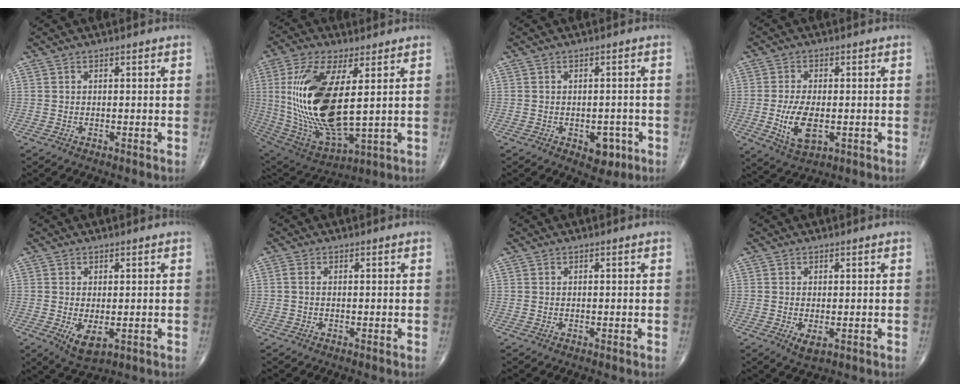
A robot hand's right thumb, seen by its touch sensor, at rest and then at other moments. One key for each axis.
{"total": 22.0, "fx": 3.0, "fy": 8.5, "fz": 20.1, "tx": -0.427, "ty": -0.026, "tz": 0.068}
{"total": 6.2, "fx": -2.6, "fy": 3.7, "fz": 4.2, "tx": -0.025, "ty": 0.012, "tz": -0.027}
{"total": 8.2, "fx": -1.5, "fy": 4.2, "fz": 6.9, "tx": -0.130, "ty": -0.007, "tz": -0.020}
{"total": 4.5, "fx": -1.0, "fy": 2.3, "fz": 3.8, "tx": -0.060, "ty": -0.012, "tz": -0.004}
{"total": 1.0, "fx": 0.0, "fy": 0.5, "fz": 0.9, "tx": -0.020, "ty": 0.000, "tz": -0.003}
{"total": 0.0}
{"total": 2.4, "fx": -0.6, "fy": 1.2, "fz": 2.1, "tx": -0.033, "ty": -0.006, "tz": -0.004}